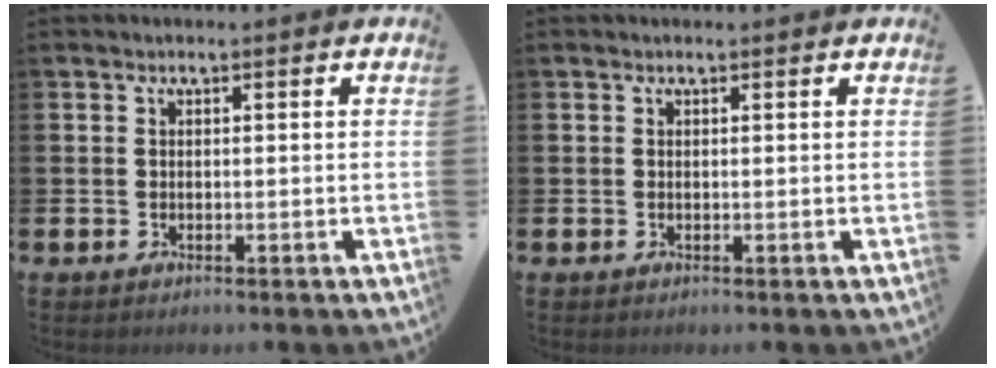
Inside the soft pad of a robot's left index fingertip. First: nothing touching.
{"total": 0.0}